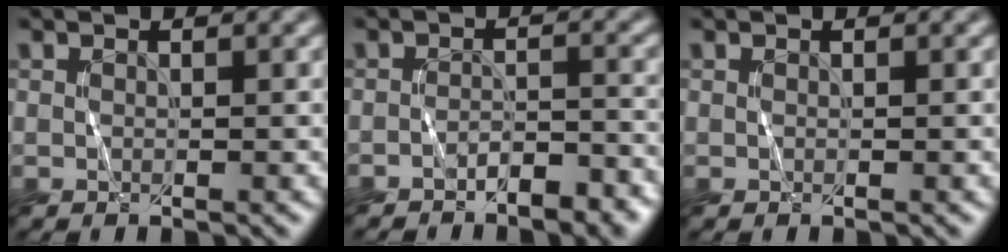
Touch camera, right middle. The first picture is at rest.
{"total": 2.7, "force": [-2.3, 0.7, 1.3], "torque": [-0.017, 0.007, -0.037]}
{"total": 0.0}